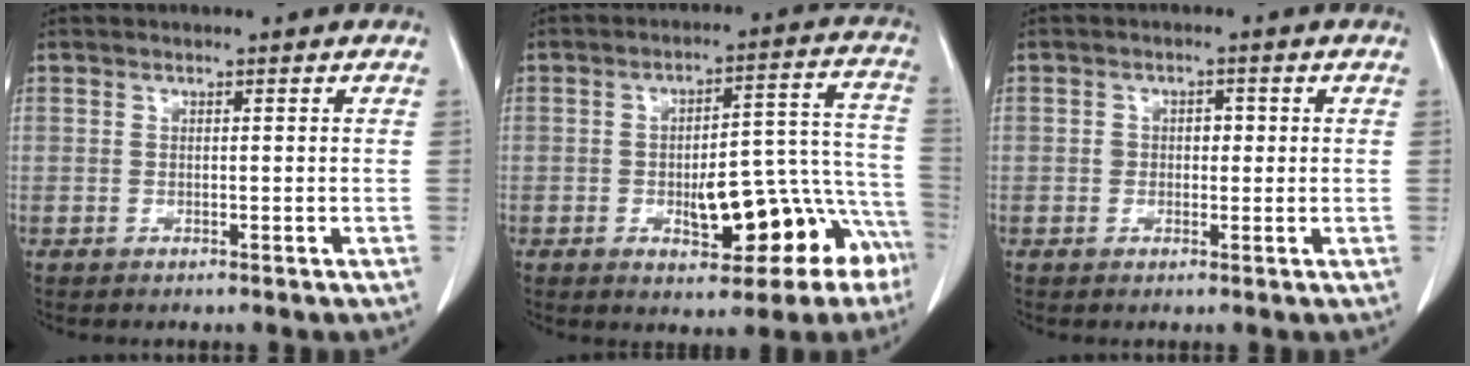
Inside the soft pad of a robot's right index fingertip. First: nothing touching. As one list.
[{"total": 14.7, "force": [-6.5, 5.5, 12.0], "torque": [-0.104, 0.049, -0.073]}, {"total": 2.4, "force": [0.2, 1.8, 1.6], "torque": [-0.021, 0.010, 0.003]}]